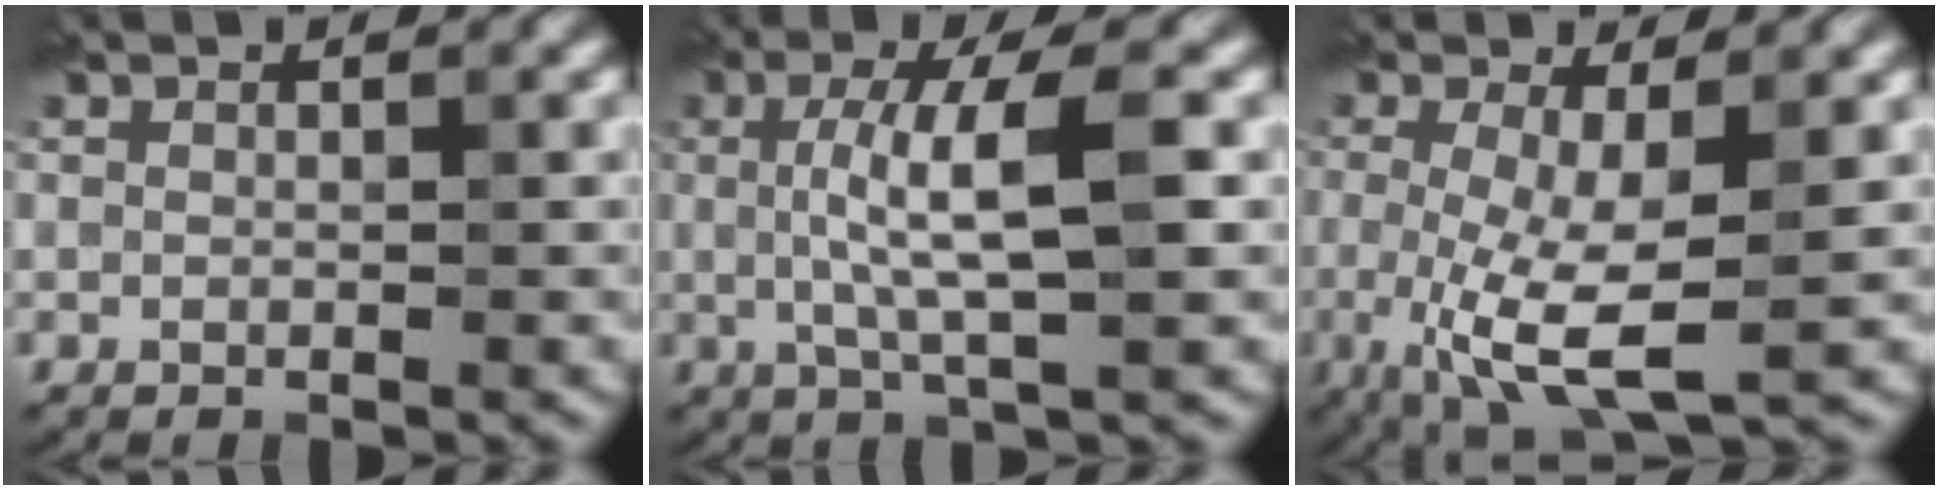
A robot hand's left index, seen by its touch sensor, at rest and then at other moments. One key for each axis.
{"total": 6.1, "fx": 0.6, "fy": 1.3, "fz": 5.9, "tx": -0.113, "ty": 0.005, "tz": 0.007}
{"total": 5.7, "fx": -0.8, "fy": 1.6, "fz": 5.4, "tx": -0.114, "ty": -0.020, "tz": -0.011}